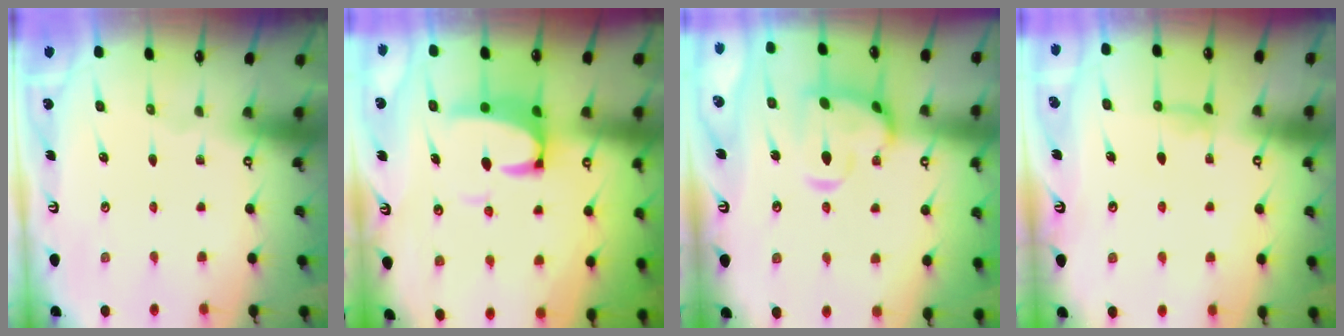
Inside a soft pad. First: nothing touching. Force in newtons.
{"total": 6.4, "press": 6.3, "slide": 1.1}
{"total": 6.7, "press": 6.5, "slide": 1.3}
{"total": 1.3, "press": 1.2, "slide": 0.4}